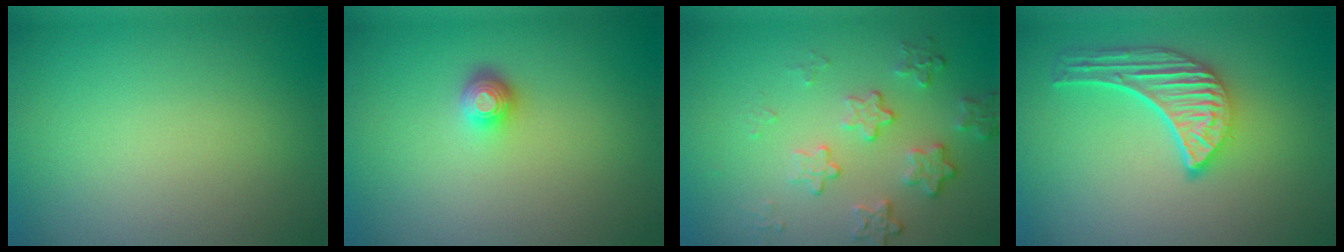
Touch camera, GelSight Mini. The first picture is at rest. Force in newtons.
{"total": 1.7, "press": 1.3, "slide": 1.2}
{"total": 4.1, "press": 3.1, "slide": 2.6}
{"total": 5.1, "press": 4.0, "slide": 3.2}